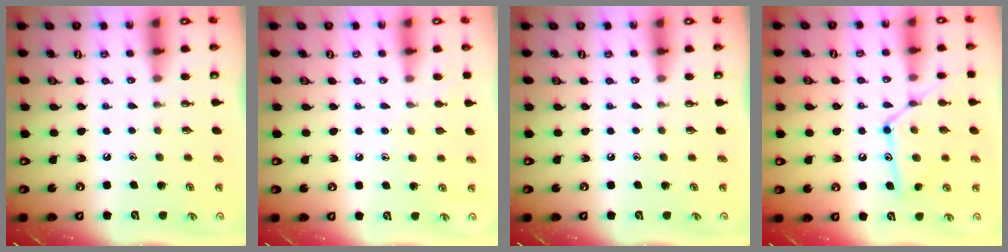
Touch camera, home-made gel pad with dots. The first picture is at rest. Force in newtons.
{"total": 4.7, "press": 4.7, "slide": 0.5}
{"total": 0.0}
{"total": 13.2, "press": 13.1, "slide": 0.9}